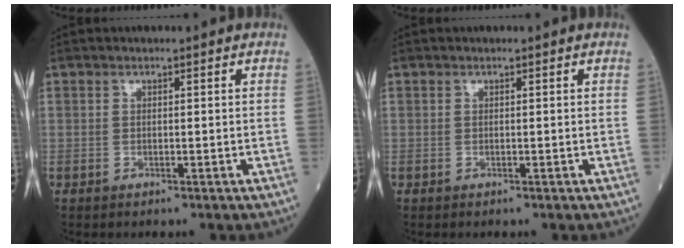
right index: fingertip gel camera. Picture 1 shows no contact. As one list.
[{"total": 0.0}]